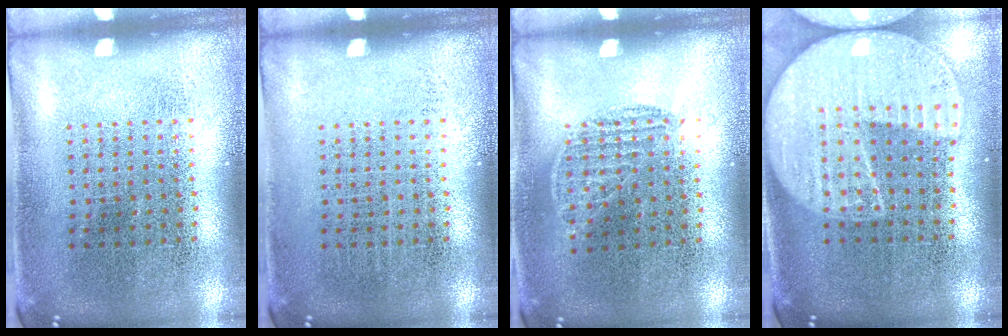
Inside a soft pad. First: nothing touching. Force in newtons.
{"total": 0.0}
{"total": 0.8, "press": 0.7, "slide": 0.5}
{"total": 2.3, "press": 2.0, "slide": 1.1}